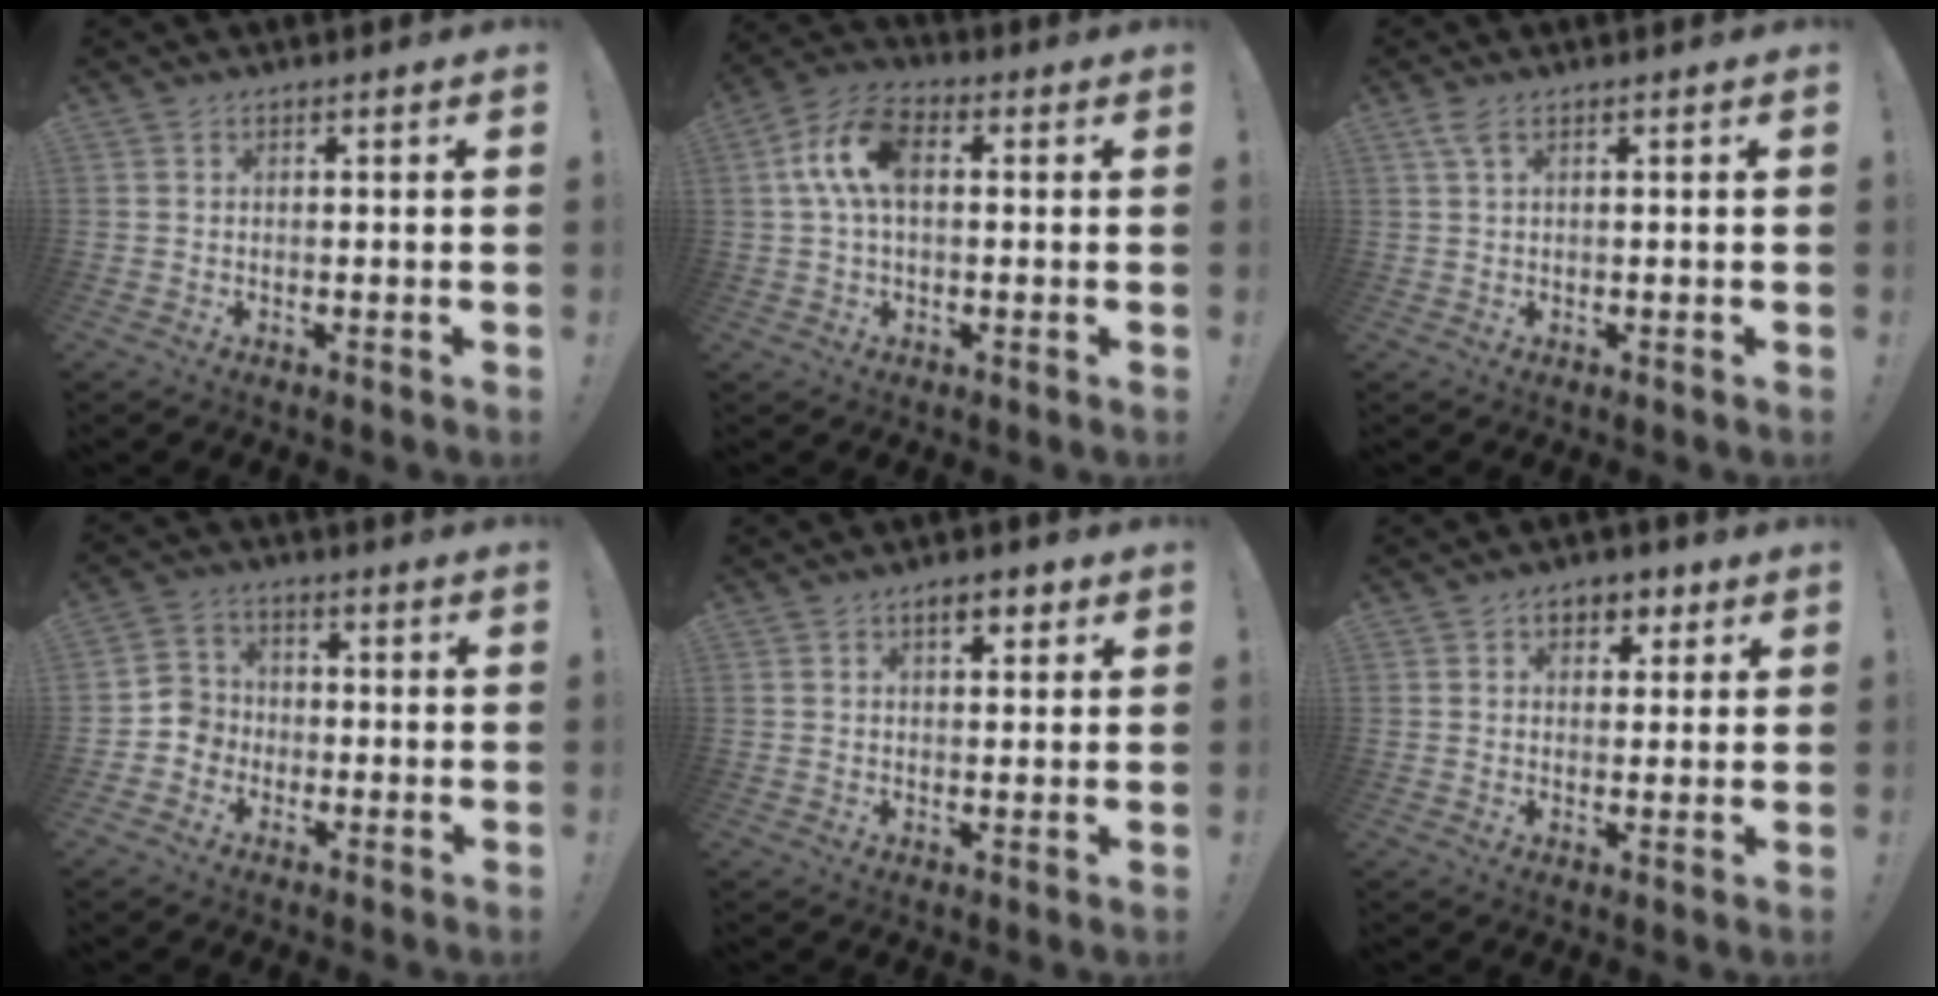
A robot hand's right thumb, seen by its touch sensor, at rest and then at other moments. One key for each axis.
{"total": 10.9, "fx": 1.7, "fy": 6.2, "fz": 8.9, "tx": -0.171, "ty": 0.010, "tz": 0.032}
{"total": 2.6, "fx": 1.2, "fy": 0.7, "fz": 2.2, "tx": -0.052, "ty": 0.004, "tz": 0.023}
{"total": 5.6, "fx": -2.8, "fy": 4.8, "fz": 0.6, "tx": -0.010, "ty": 0.022, "tz": -0.054}
{"total": 4.4, "fx": 2.5, "fy": 1.9, "fz": 3.1, "tx": -0.042, "ty": -0.005, "tz": 0.040}
{"total": 5.3, "fx": 2.4, "fy": 4.1, "fz": 2.5, "tx": -0.026, "ty": -0.003, "tz": 0.041}